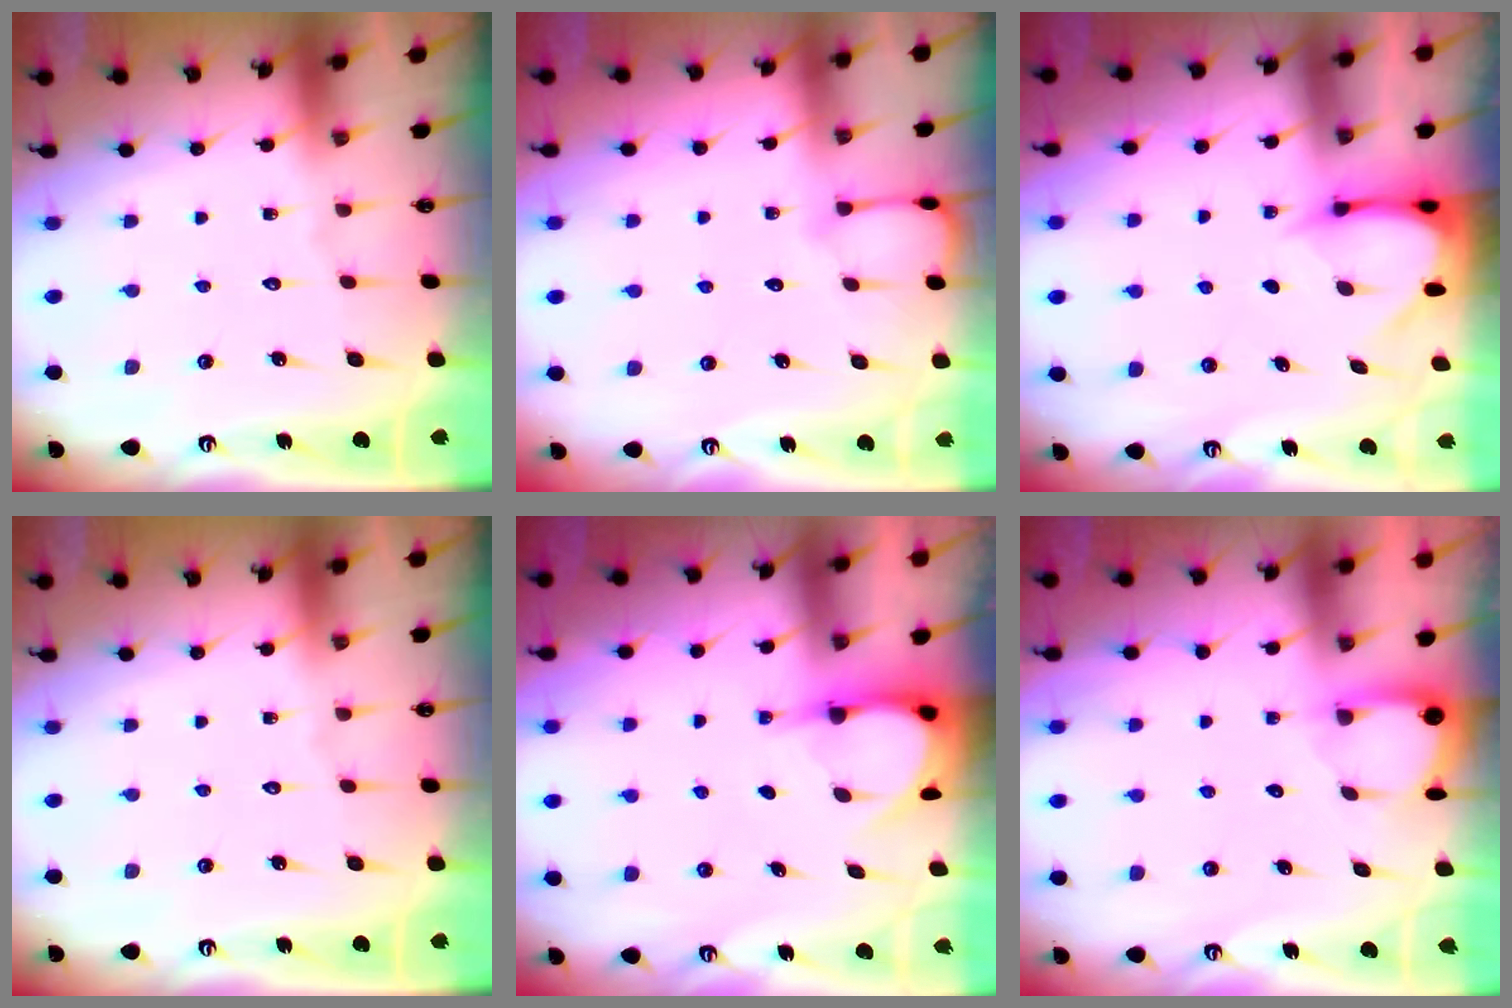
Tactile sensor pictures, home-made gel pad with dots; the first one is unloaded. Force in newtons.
{"total": 3.8, "press": 3.8, "slide": 0.3}
{"total": 3.7, "press": 3.7, "slide": 0.3}
{"total": 0.0}
{"total": 3.9, "press": 3.9, "slide": 0.3}
{"total": 2.8, "press": 2.8, "slide": 0.3}